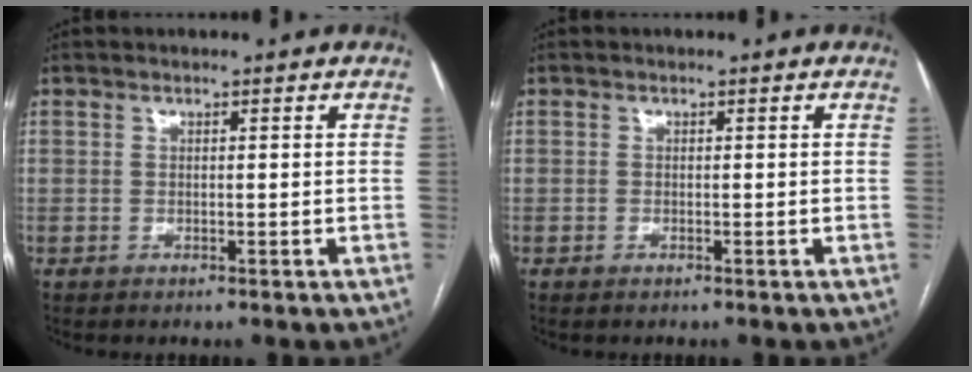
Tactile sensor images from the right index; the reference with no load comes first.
{"total": 0.0}